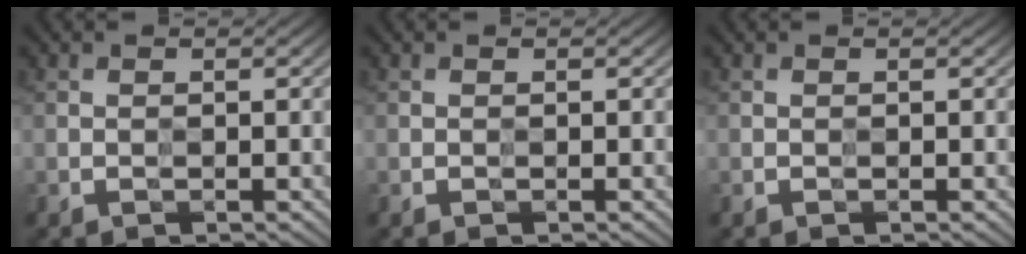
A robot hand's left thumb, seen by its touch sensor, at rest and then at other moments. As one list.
[{"total": 0.0}, {"total": 0.0}]